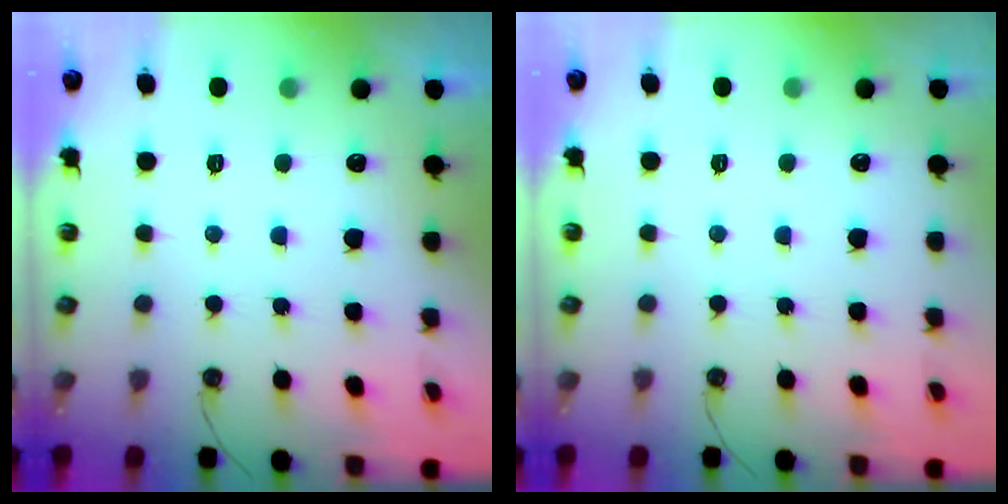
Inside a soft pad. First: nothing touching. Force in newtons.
{"total": 0.0}